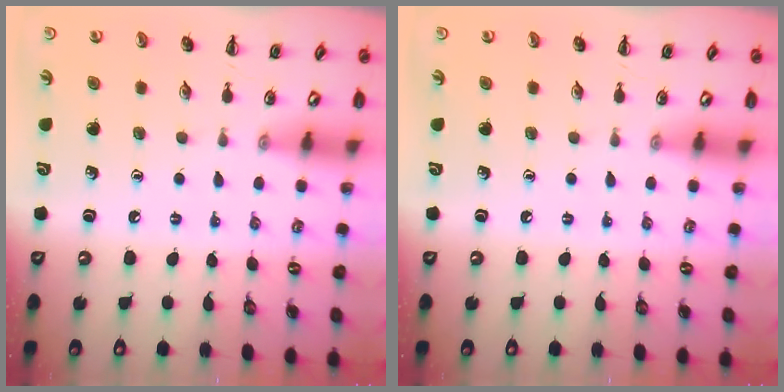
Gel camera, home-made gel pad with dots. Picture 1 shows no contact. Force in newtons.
{"total": 0.0}